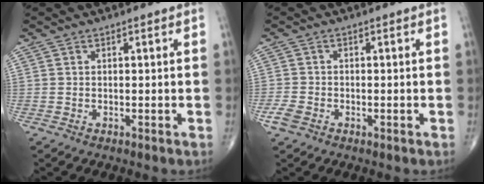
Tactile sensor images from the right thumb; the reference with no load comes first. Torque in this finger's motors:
{"motor_torque": [2.48, 2.34, -0.02, -0.39, -0.05]}